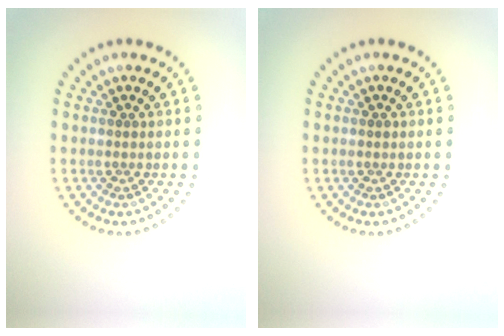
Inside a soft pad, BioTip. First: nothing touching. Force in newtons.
{"total": 0.6, "press": 0.6, "slide": 0.0}